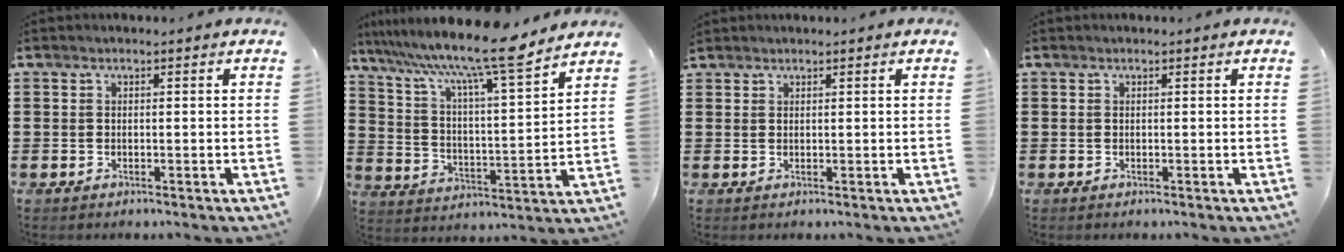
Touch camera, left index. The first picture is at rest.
{"total": 11.5, "force": [9.6, 0.3, 6.2], "torque": [-0.149, -0.062, 0.155]}
{"total": 0.9, "force": [0.8, 0.2, 0.1], "torque": [-0.004, 0.000, 0.017]}
{"total": 0.0}